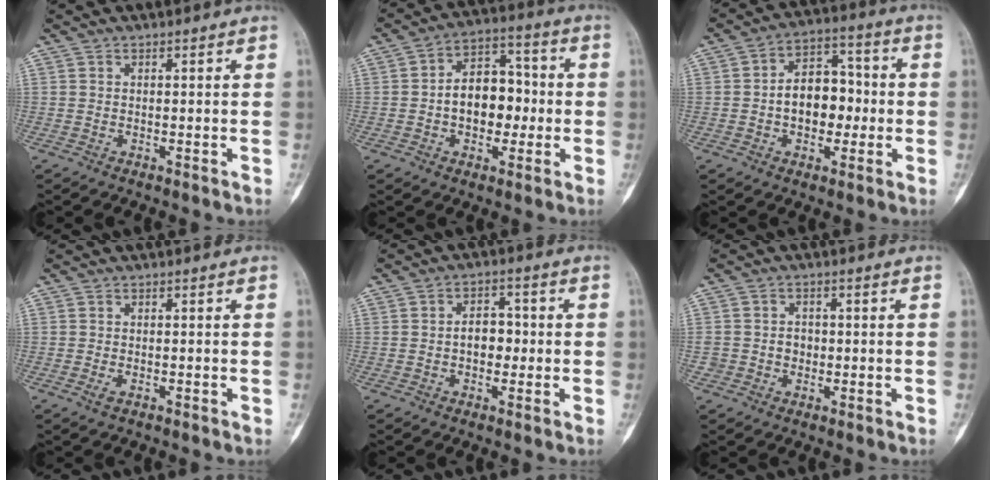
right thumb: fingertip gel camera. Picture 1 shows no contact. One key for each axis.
{"total": 11.8, "fx": -1.0, "fy": 8.1, "fz": 8.5, "tx": -0.089, "ty": 0.037, "tz": -0.023}
{"total": 11.3, "fx": -1.0, "fy": 7.8, "fz": 8.1, "tx": -0.083, "ty": 0.036, "tz": -0.023}
{"total": 1.5, "fx": -0.7, "fy": 0.7, "fz": 1.1, "tx": -0.026, "ty": -0.001, "tz": -0.013}
{"total": 5.0, "fx": -0.5, "fy": 3.5, "fz": 3.6, "tx": -0.035, "ty": 0.018, "tz": -0.015}
{"total": 3.1, "fx": -0.5, "fy": 2.9, "fz": 1.1, "tx": 0.005, "ty": 0.009, "tz": -0.008}